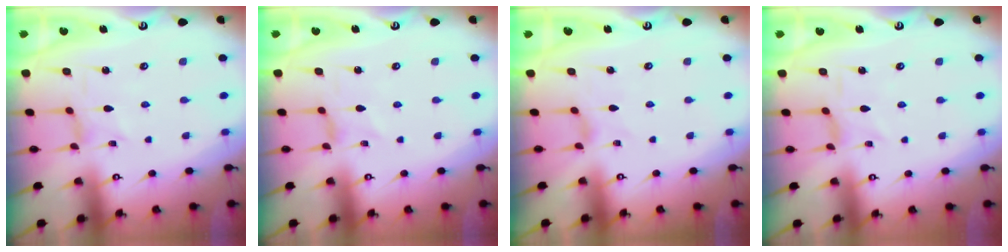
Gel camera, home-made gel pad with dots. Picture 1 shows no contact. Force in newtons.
{"total": 0.0}
{"total": 1.3, "press": 1.2, "slide": 0.4}
{"total": 1.1, "press": 1.0, "slide": 0.5}